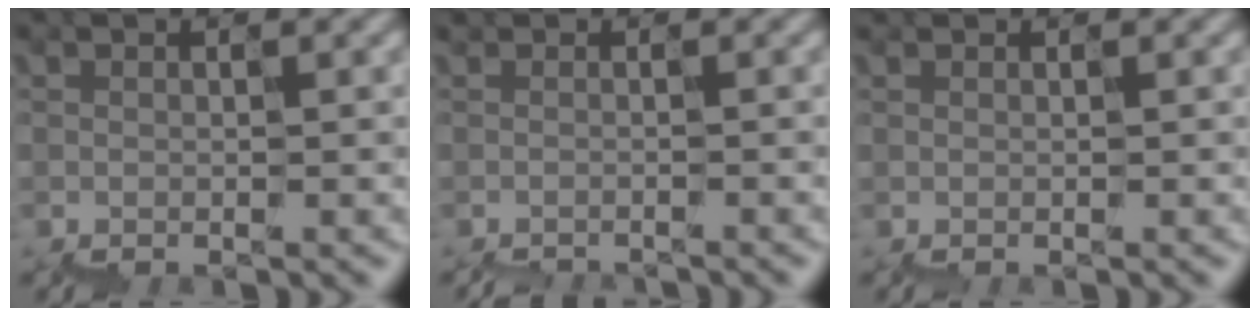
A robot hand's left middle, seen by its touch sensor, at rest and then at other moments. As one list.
[{"total": 1.8, "force": [-1.6, -0.3, -0.8], "torque": [0.012, -0.015, -0.017]}, {"total": 0.0}]